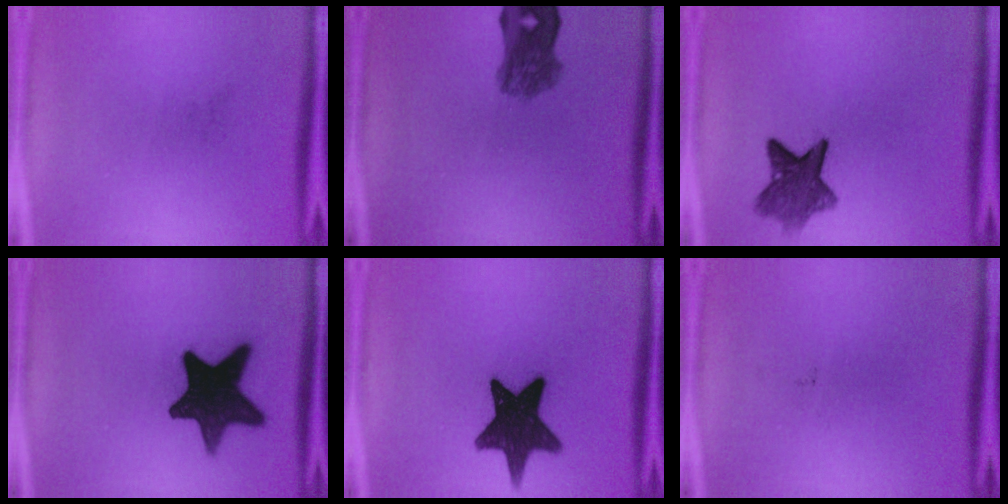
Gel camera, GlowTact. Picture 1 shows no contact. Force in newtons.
{"total": 5.9}
{"total": 7.2}
{"total": 15.8}
{"total": 14.8}
{"total": 0.0}